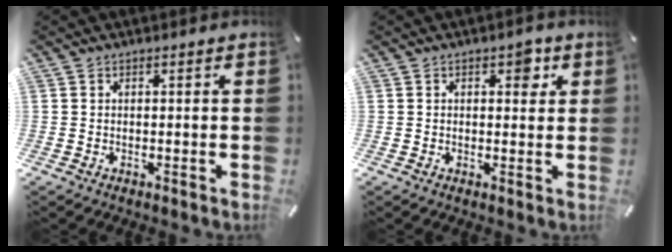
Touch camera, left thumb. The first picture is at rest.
{"total": 3.7, "force": [1.4, 2.2, 2.7], "torque": [-0.019, -0.008, 0.013]}